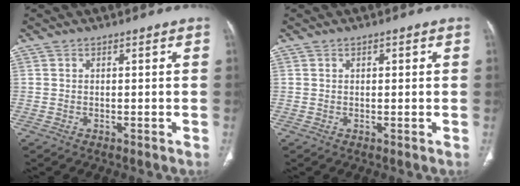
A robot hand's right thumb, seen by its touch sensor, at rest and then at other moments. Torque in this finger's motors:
{"motor_torque": [-0.14, -0.26, -0.19, -0.07, 0.07]}